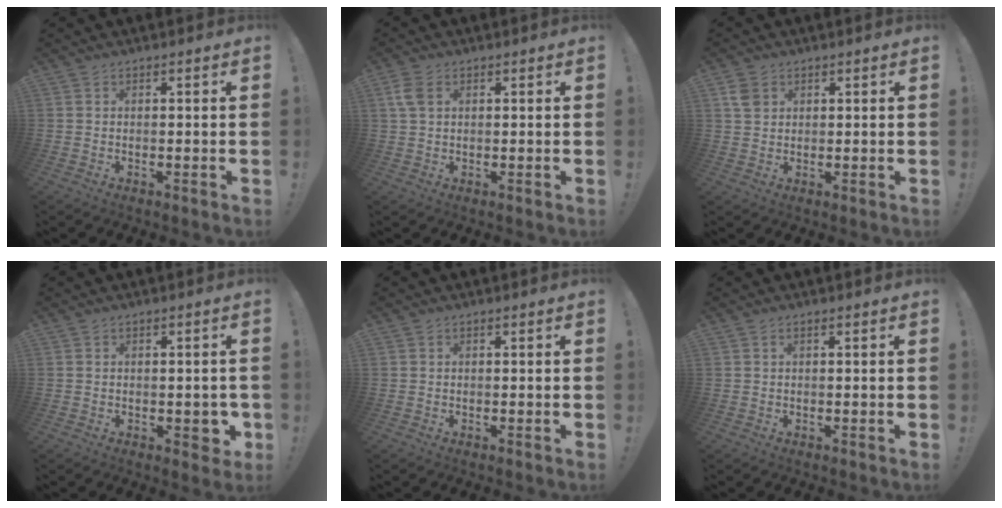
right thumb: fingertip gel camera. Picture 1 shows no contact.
{"total": 4.1, "force": [1.4, 2.4, 3.0], "torque": [-0.062, 0.001, 0.025]}
{"total": 3.8, "force": [1.8, 2.9, 1.7], "torque": [-0.024, -0.001, 0.035]}
{"total": 4.4, "force": [-1.0, 2.5, 3.4], "torque": [-0.034, 0.008, -0.012]}
{"total": 0.0}
{"total": 0.6, "force": [0.2, 0.3, 0.4], "torque": [-0.003, -0.001, 0.003]}